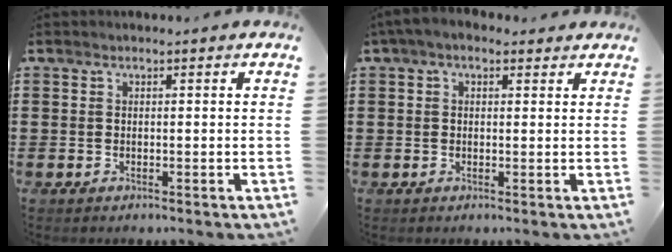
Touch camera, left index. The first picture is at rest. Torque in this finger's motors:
{"motor_torque": [2.15, 0.01, 0.89, 0.21]}